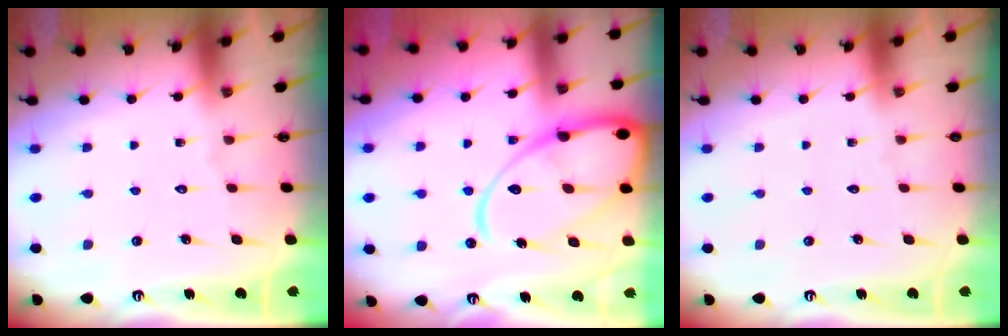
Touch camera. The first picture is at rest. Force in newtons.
{"total": 18.7, "press": 18.6, "slide": 1.9}
{"total": 0.0}